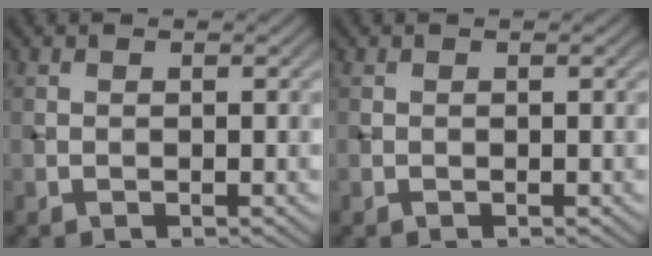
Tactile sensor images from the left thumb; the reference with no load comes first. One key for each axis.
{"total": 0.0}